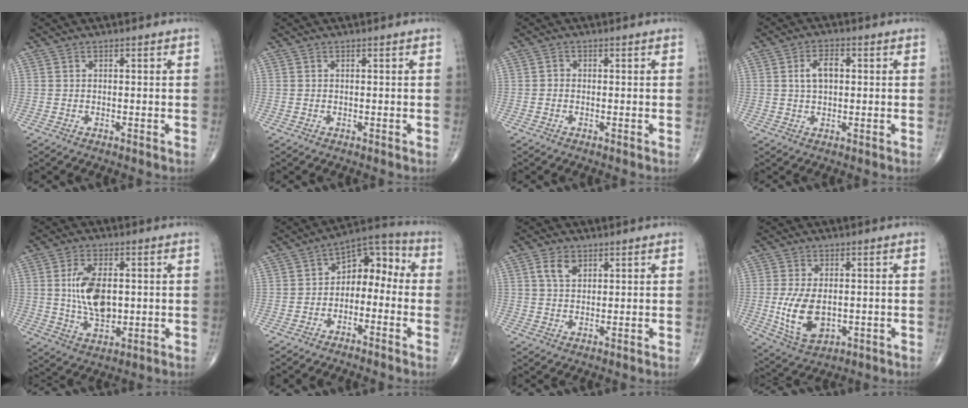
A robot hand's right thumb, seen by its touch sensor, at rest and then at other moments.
{"total": 0.0}
{"total": 0.9, "force": [-0.2, 0.7, 0.4], "torque": [-0.001, 0.002, -0.008]}
{"total": 5.1, "force": [0.8, 3.0, 4.0], "torque": [-0.073, 0.009, 0.012]}
{"total": 10.7, "force": [1.0, 5.9, 8.8], "torque": [-0.155, -0.007, 0.026]}
{"total": 9.1, "force": [-1.5, 6.2, 6.5], "torque": [-0.053, 0.053, -0.042]}
{"total": 4.0, "force": [1.9, 2.5, 2.5], "torque": [-0.040, -0.004, 0.037]}
{"total": 10.0, "force": [-0.9, 5.8, 8.1], "torque": [-0.150, -0.013, -0.004]}